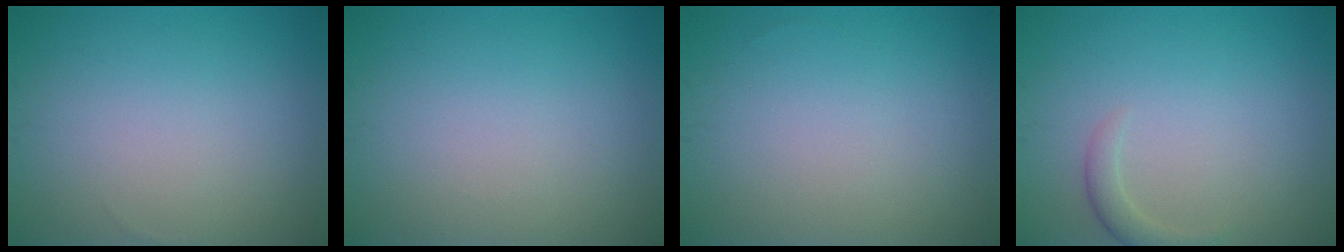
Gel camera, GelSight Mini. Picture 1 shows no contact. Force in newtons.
{"total": 0.0}
{"total": 0.0}
{"total": 1.5, "press": 1.5, "slide": 0.1}